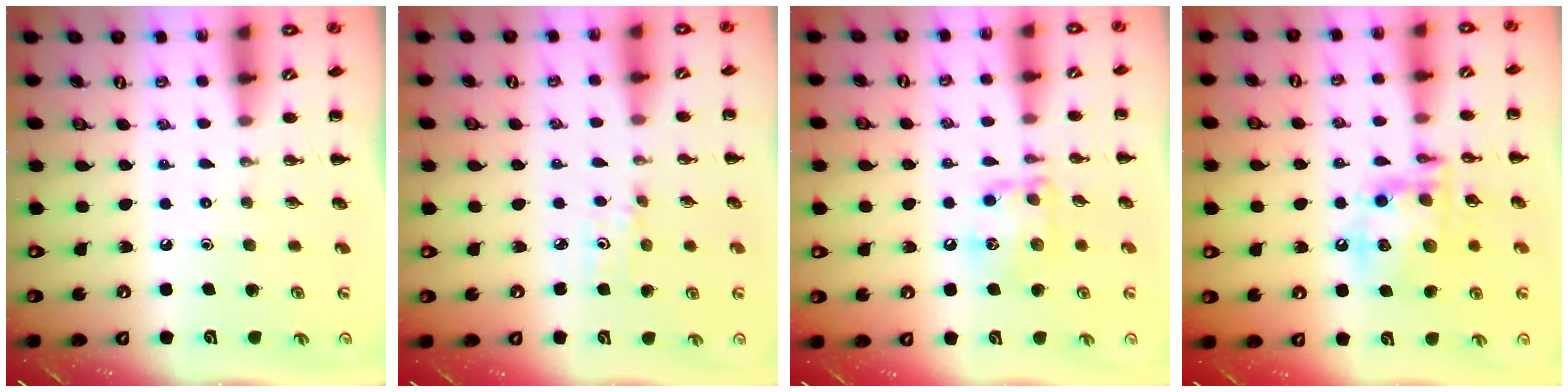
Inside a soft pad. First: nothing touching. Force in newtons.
{"total": 3.4, "press": 3.3, "slide": 1.1}
{"total": 12.4, "press": 12.4, "slide": 1.2}
{"total": 14.7, "press": 14.5, "slide": 2.5}